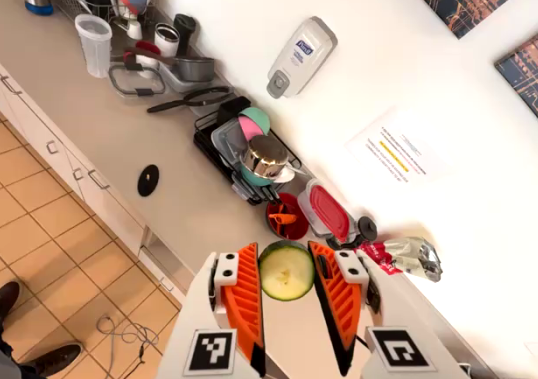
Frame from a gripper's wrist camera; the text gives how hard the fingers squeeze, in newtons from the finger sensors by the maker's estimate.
{"total": 8.3, "left": 8.2, "right": 8.3}